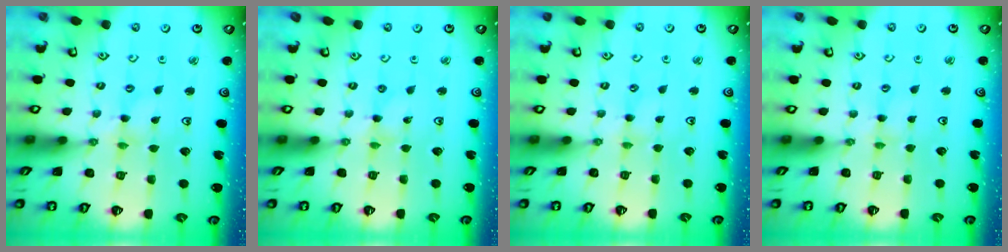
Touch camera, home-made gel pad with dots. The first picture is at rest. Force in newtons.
{"total": 0.0}
{"total": 1.6, "press": 1.5, "slide": 0.4}
{"total": 1.4, "press": 1.4, "slide": 0.3}